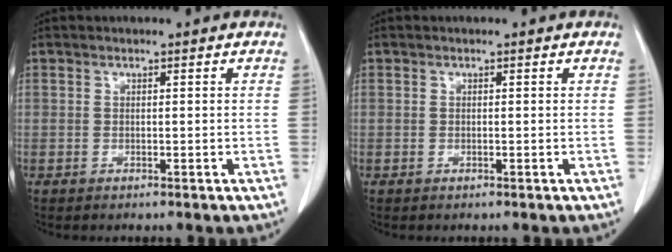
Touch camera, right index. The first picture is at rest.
{"total": 0.0}